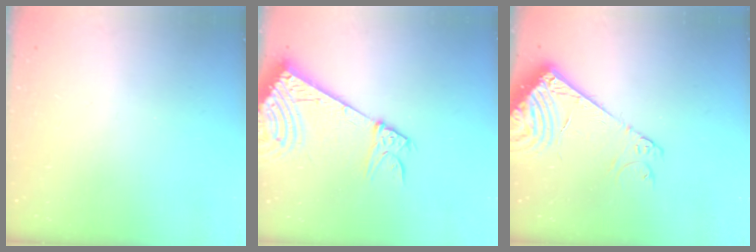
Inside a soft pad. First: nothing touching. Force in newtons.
{"total": 15.2, "press": 15.0, "slide": 2.6}
{"total": 13.7, "press": 13.5, "slide": 2.6}